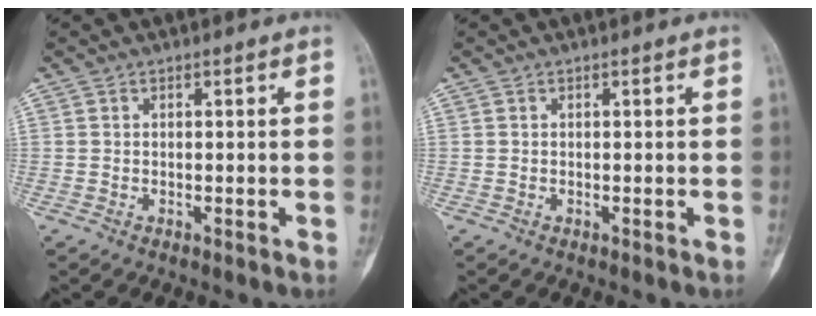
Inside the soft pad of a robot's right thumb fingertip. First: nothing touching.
{"total": 0.0}